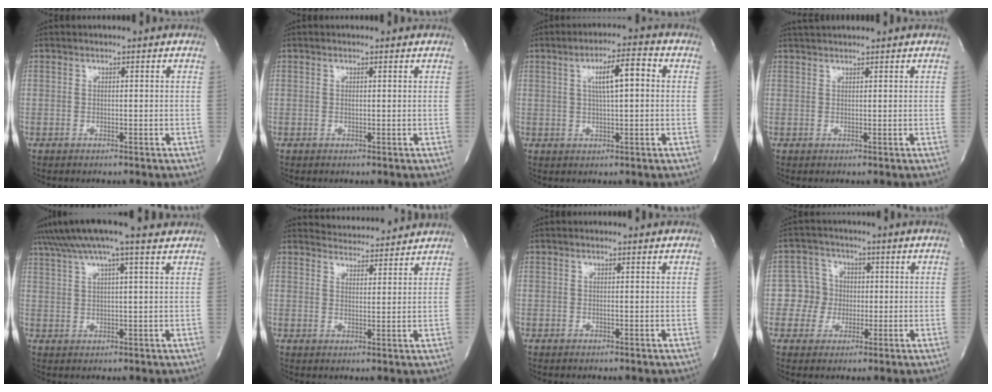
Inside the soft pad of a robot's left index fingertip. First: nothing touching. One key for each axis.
{"total": 0.0}
{"total": 6.2, "fx": 1.1, "fy": 1.0, "fz": 6.0, "tx": -0.103, "ty": 0.010, "tz": 0.017}
{"total": 2.5, "fx": 2.4, "fy": -0.2, "fz": 0.7, "tx": -0.007, "ty": 0.021, "tz": 0.044}
{"total": 11.8, "fx": 9.4, "fy": -0.2, "fz": 7.1, "tx": -0.131, "ty": 0.029, "tz": 0.130}
{"total": 7.4, "fx": 7.4, "fy": 0.7, "fz": 0.3, "tx": -0.009, "ty": 0.007, "tz": 0.095}
{"total": 0.0}
{"total": 5.2, "fx": -0.3, "fy": 5.2, "fz": 0.4, "tx": -0.005, "ty": 0.016, "tz": -0.005}